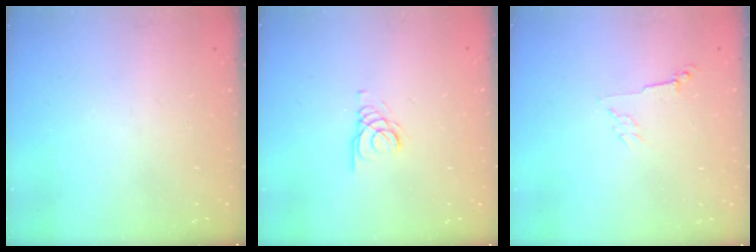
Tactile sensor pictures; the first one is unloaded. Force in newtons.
{"total": 1.6, "press": 1.6, "slide": 0.2}
{"total": 2.8, "press": 2.7, "slide": 0.6}